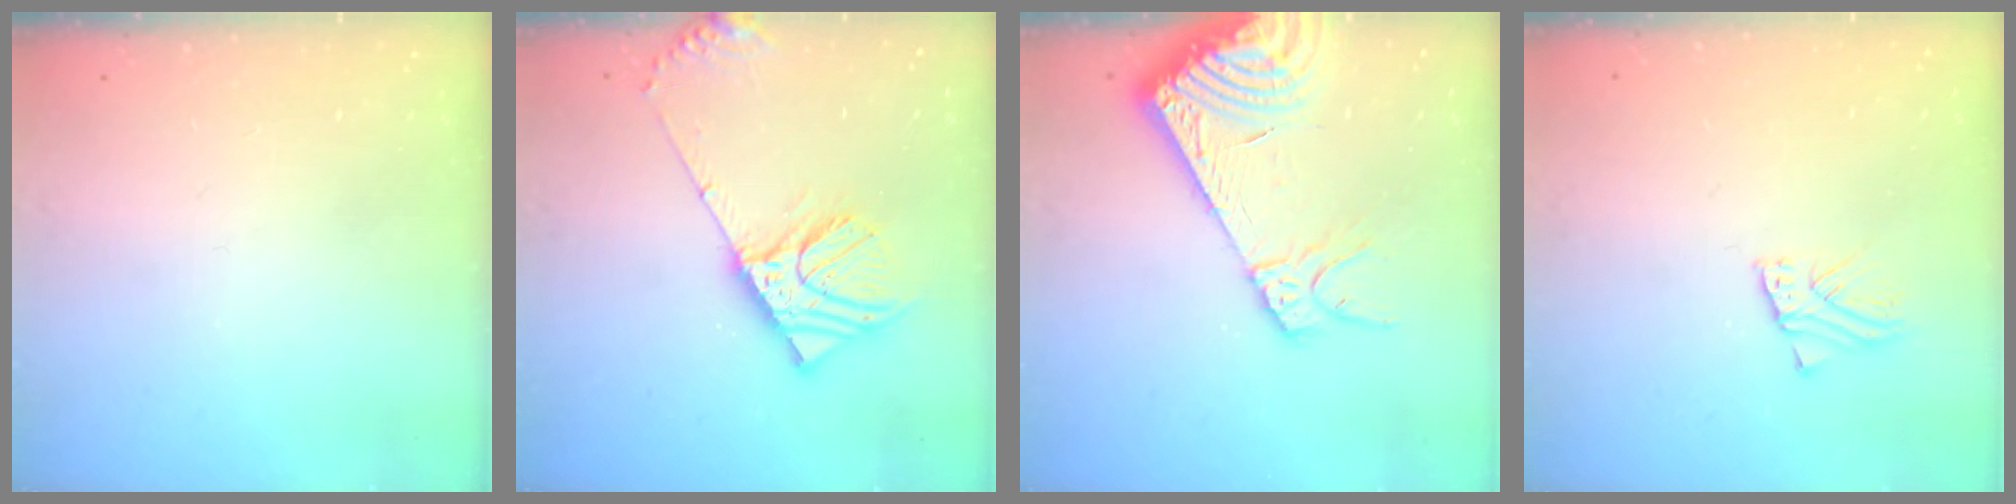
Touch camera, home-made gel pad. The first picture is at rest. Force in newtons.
{"total": 10.1, "press": 9.9, "slide": 1.6}
{"total": 15.2, "press": 14.9, "slide": 3.4}
{"total": 2.2, "press": 2.2, "slide": 0.2}